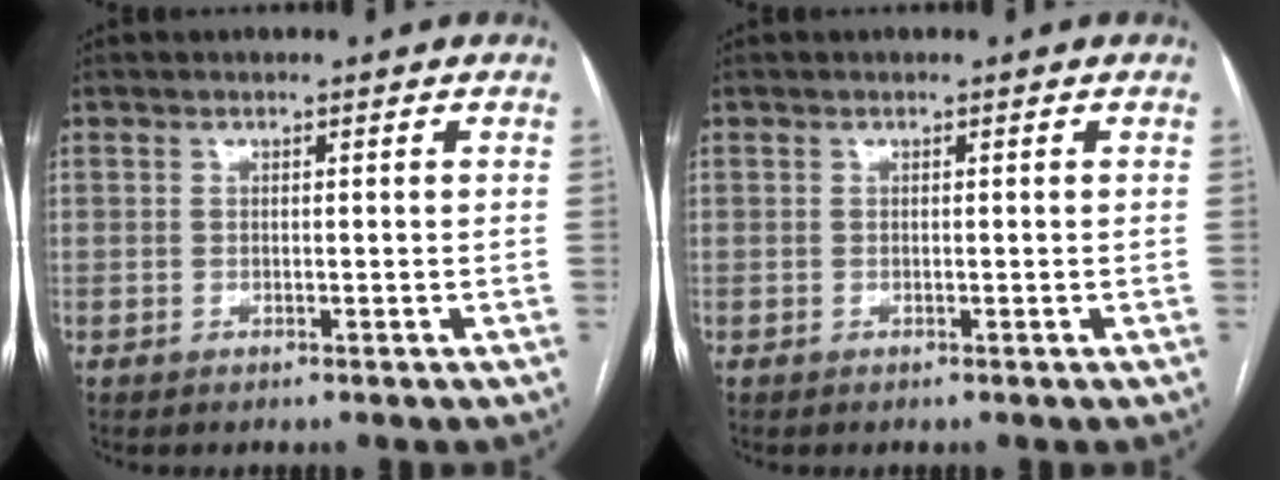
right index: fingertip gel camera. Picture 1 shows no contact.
{"total": 0.0}